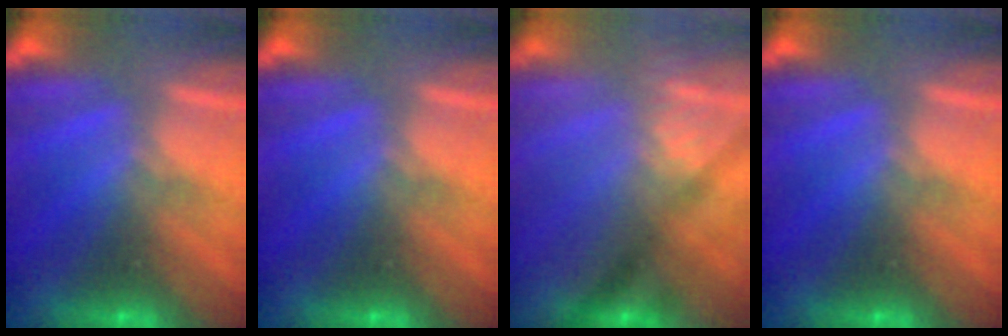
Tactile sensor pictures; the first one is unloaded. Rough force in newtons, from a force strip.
{"total": 0.0}
{"total": 2.7}
{"total": 0.0}